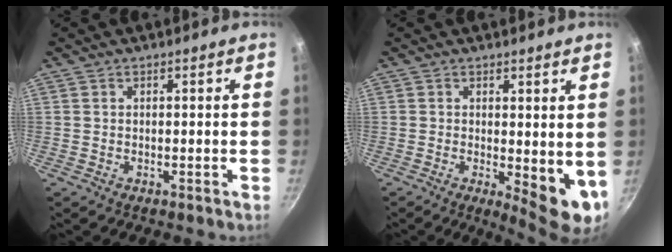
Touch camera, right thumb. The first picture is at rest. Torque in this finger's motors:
{"motor_torque": [-0.57, 0.69, 0.87, -0.25, 0.06]}